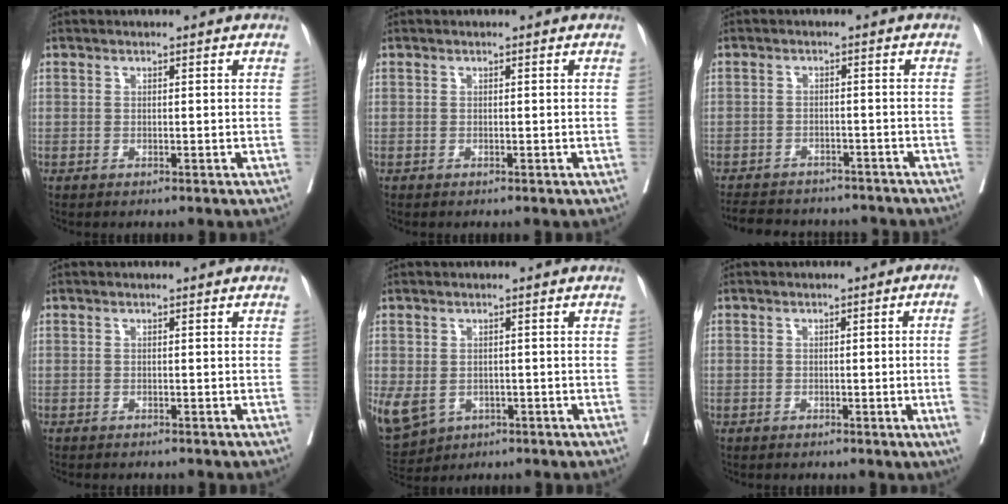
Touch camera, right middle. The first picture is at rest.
{"total": 0.0}
{"total": 14.2, "force": [-12.6, 4.7, 4.4], "torque": [-0.096, 0.003, -0.159]}
{"total": 3.2, "force": [-2.8, 0.6, 1.3], "torque": [-0.020, -0.006, -0.035]}
{"total": 13.3, "force": [-4.7, 10.8, 6.0], "torque": [-0.177, -0.004, -0.058]}
{"total": 5.1, "force": [-1.0, -1.3, 4.9], "torque": [-0.055, -0.004, -0.014]}